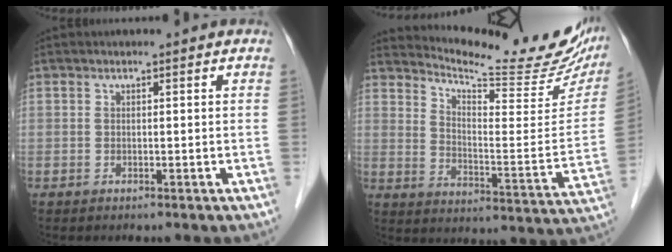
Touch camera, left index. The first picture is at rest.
{"total": 20.5, "force": [19.0, 2.8, 7.2], "torque": [-0.112, -0.069, 0.245]}